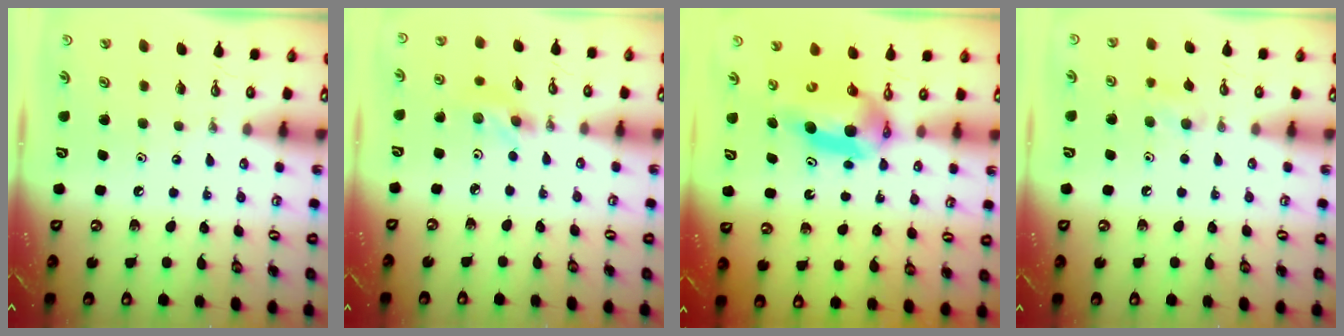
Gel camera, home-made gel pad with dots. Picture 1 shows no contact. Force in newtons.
{"total": 3.0, "press": 2.9, "slide": 0.9}
{"total": 8.0, "press": 8.0, "slide": 0.5}
{"total": 6.0, "press": 5.9, "slide": 1.3}